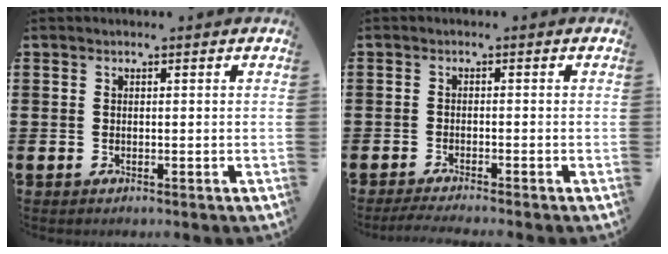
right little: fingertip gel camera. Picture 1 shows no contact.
{"total": 1.5, "force": [-1.2, -0.1, 0.8], "torque": [-0.011, 0.000, -0.023]}